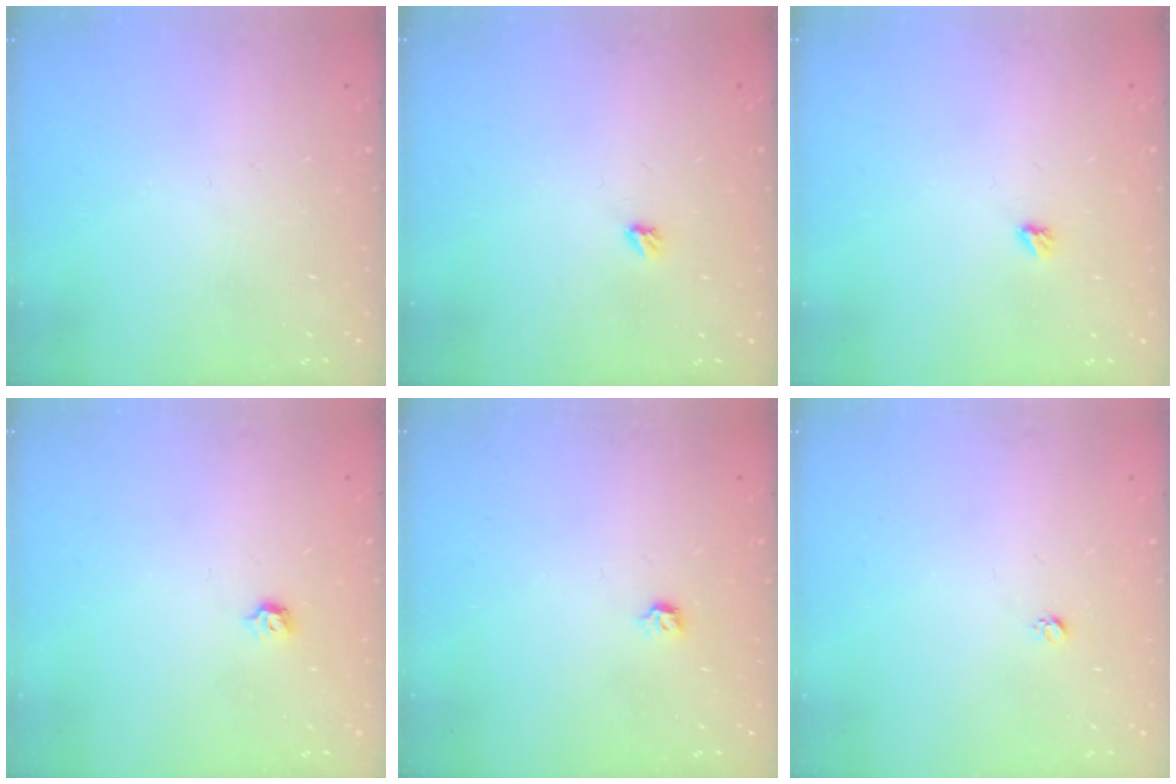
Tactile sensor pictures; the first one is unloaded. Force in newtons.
{"total": 2.9, "press": 2.9, "slide": 0.5}
{"total": 2.9, "press": 2.9, "slide": 0.5}
{"total": 3.2, "press": 3.1, "slide": 0.7}
{"total": 2.8, "press": 2.7, "slide": 0.8}
{"total": 2.7, "press": 2.7, "slide": 0.3}